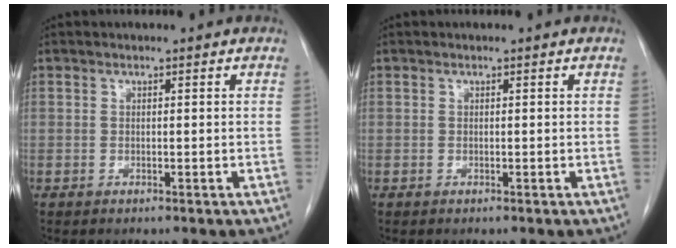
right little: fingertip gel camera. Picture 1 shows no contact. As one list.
[{"total": 0.0}]